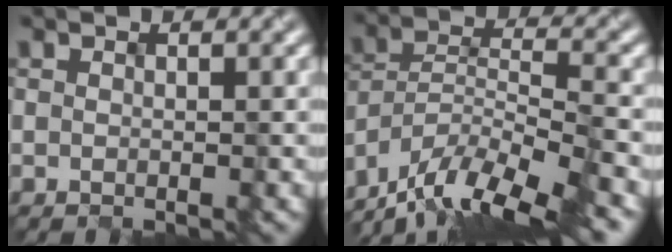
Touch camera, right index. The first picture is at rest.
{"total": 11.3, "force": [-9.5, 2.2, 5.7], "torque": [-0.100, 0.002, -0.163]}